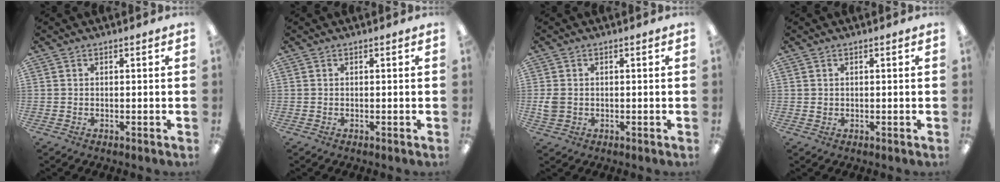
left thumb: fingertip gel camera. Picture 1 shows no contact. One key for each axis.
{"total": 0.0}
{"total": 3.1, "fx": -0.2, "fy": 2.6, "fz": 1.7, "tx": -0.023, "ty": 0.001, "tz": -0.002}
{"total": 0.8, "fx": 0.2, "fy": 0.7, "fz": 0.2, "tx": -0.004, "ty": 0.002, "tz": 0.003}